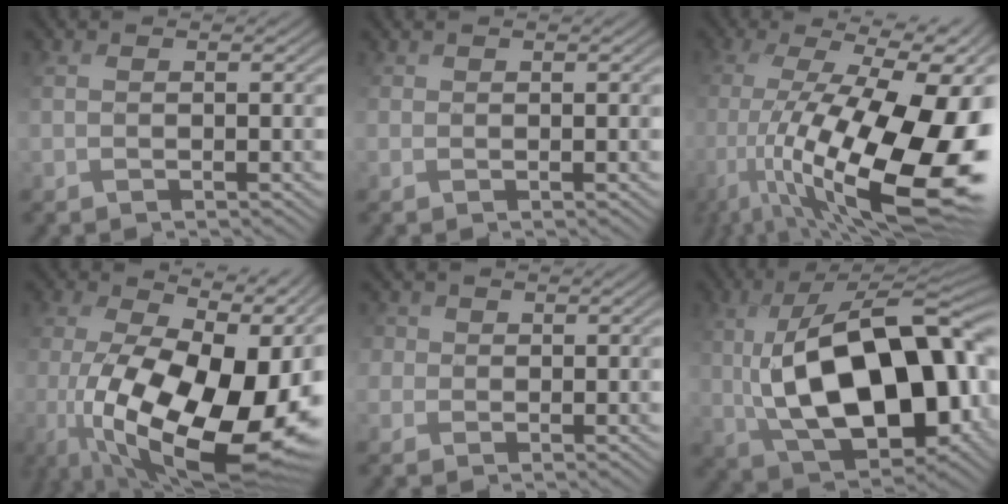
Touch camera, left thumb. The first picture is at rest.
{"total": 0.7, "force": [-0.2, 0.0, -0.7], "torque": [0.014, -0.006, 0.002]}
{"total": 19.4, "force": [-4.3, 7.7, 17.3], "torque": [-0.285, -0.013, -0.069]}
{"total": 18.9, "force": [-4.1, 9.9, 15.6], "torque": [-0.269, -0.049, -0.042]}
{"total": 2.6, "force": [-0.4, 2.6, -0.5], "torque": [0.006, 0.004, -0.017]}
{"total": 18.8, "force": [-0.2, 10.2, 15.8], "torque": [-0.264, -0.002, 0.004]}